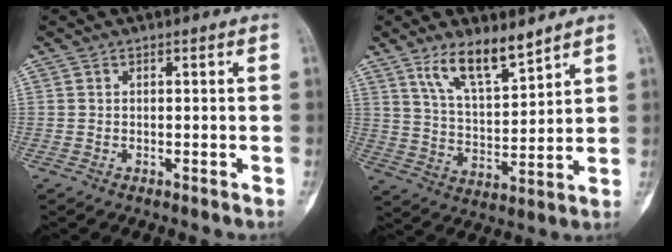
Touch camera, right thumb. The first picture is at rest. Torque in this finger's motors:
{"motor_torque": [-0.37, 0.81, 0.23, 0.06, 0.16]}